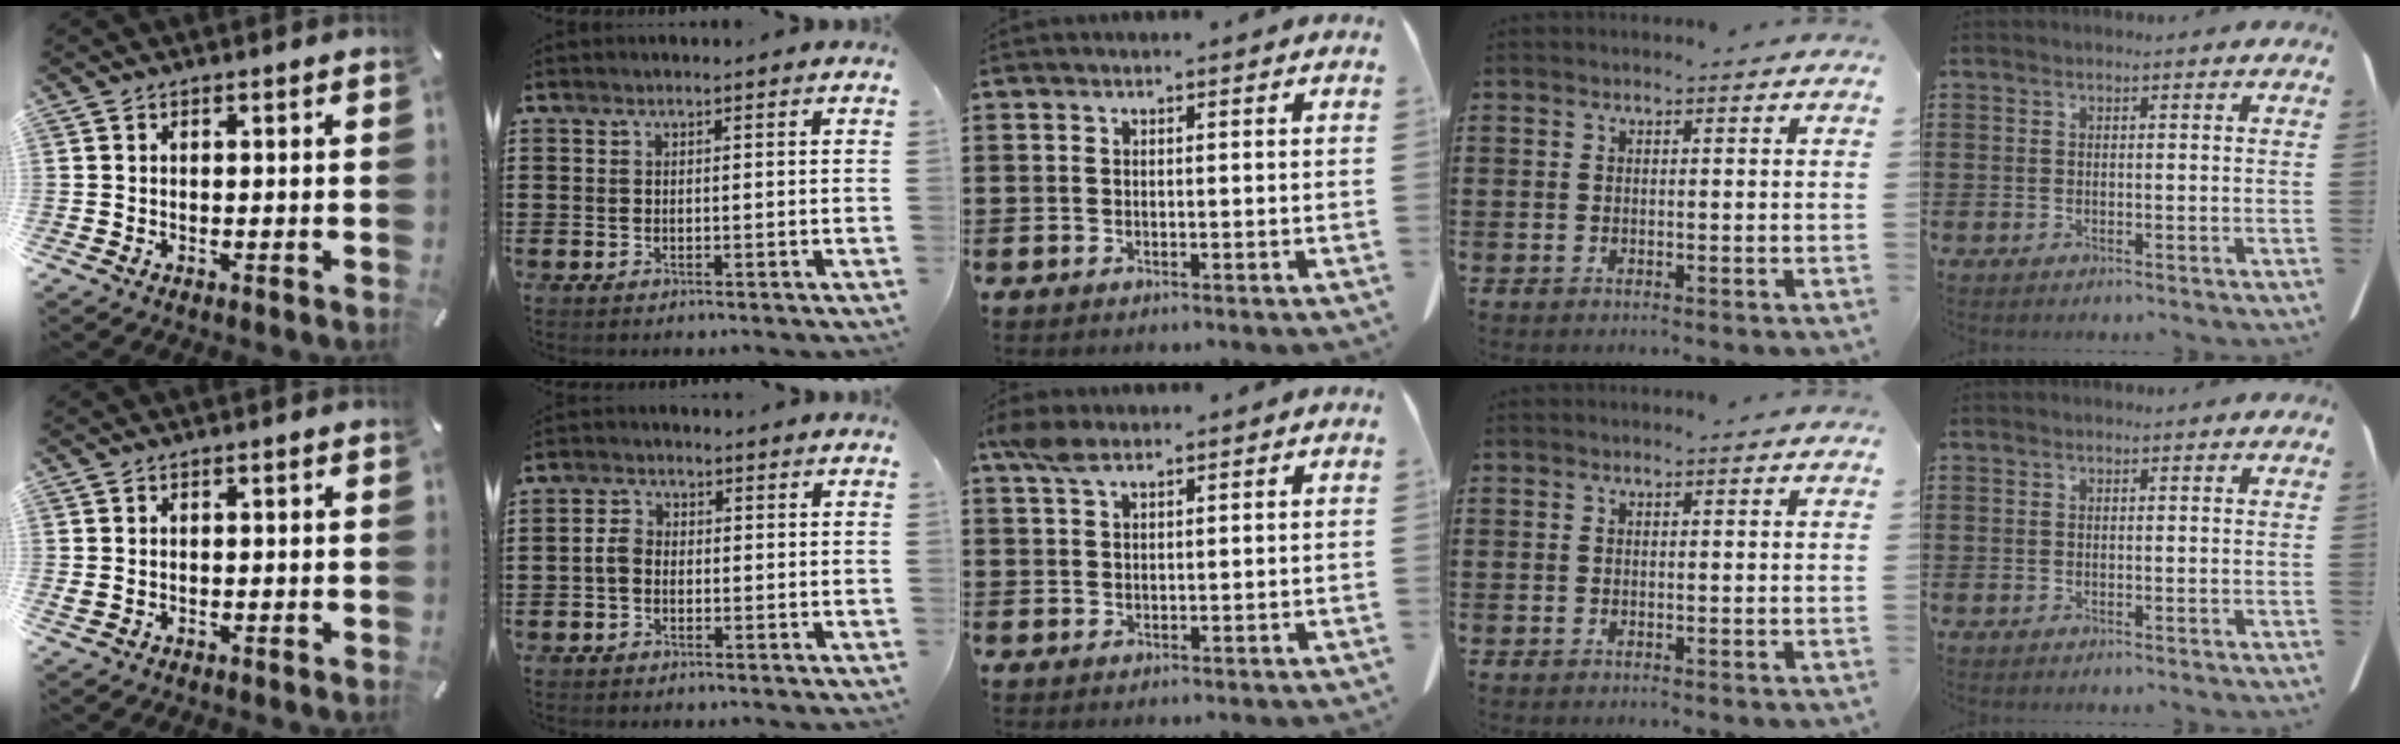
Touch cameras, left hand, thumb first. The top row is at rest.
{"thumb": {"total": 0.7, "force": [0.1, 0.6, 0.4], "torque": [-0.010, 0.001, 0.002]}, "index": {"total": 2.6, "force": [-0.6, 1.9, 1.6], "torque": [-0.046, 0.000, -0.017]}, "middle": {"total": 3.6, "force": [2.4, 1.3, 2.3], "torque": [-0.052, 0.004, 0.044]}}